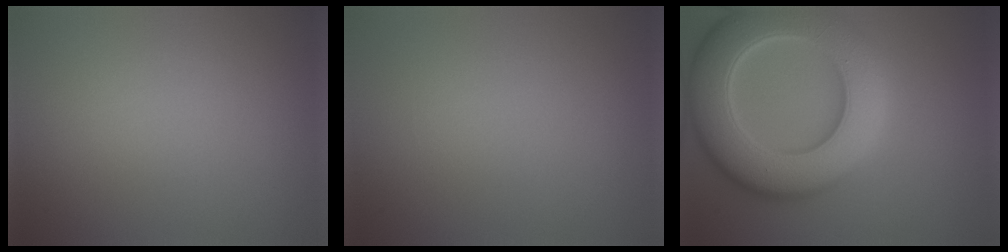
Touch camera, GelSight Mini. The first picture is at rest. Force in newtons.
{"total": 0.0}
{"total": 11.7, "press": 11.7, "slide": 0.5}